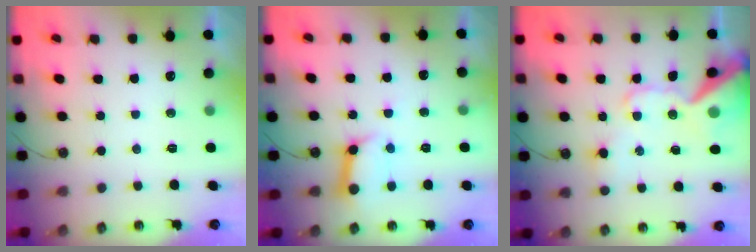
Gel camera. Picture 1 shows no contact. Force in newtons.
{"total": 10.8, "press": 10.8, "slide": 1.3}
{"total": 17.3, "press": 17.2, "slide": 2.3}